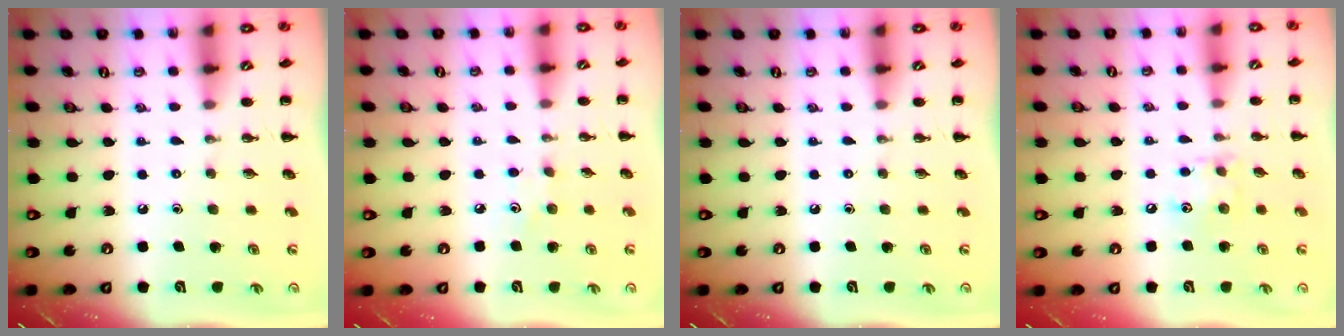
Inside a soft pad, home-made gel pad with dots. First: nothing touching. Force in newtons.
{"total": 2.9, "press": 2.8, "slide": 0.8}
{"total": 0.0}
{"total": 7.6, "press": 7.5, "slide": 1.0}